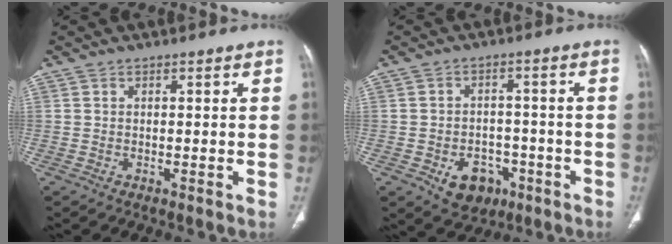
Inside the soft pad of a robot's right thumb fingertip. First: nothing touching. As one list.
[{"total": 8.1, "force": [-3.5, 6.1, 4.0], "torque": [-0.031, 0.027, -0.041]}]